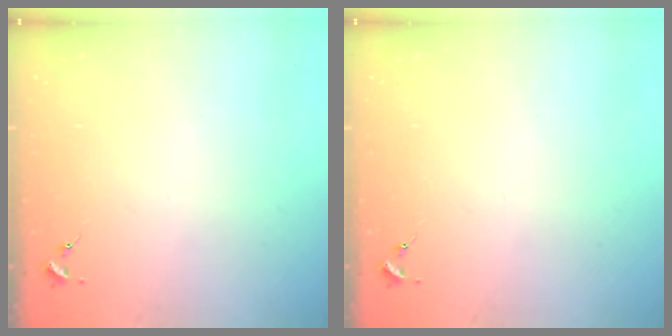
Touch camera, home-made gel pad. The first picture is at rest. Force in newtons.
{"total": 0.0}